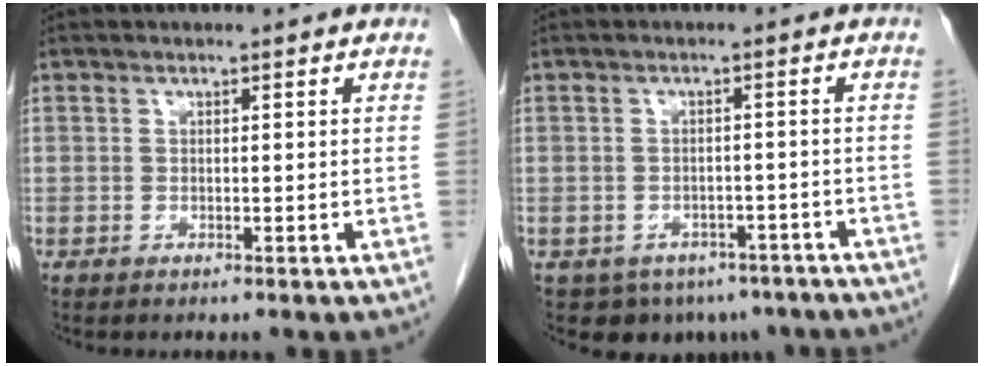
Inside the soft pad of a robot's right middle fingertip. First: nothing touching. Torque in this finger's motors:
{"motor_torque": [-0.29, -0.10, 0.04, -0.01]}